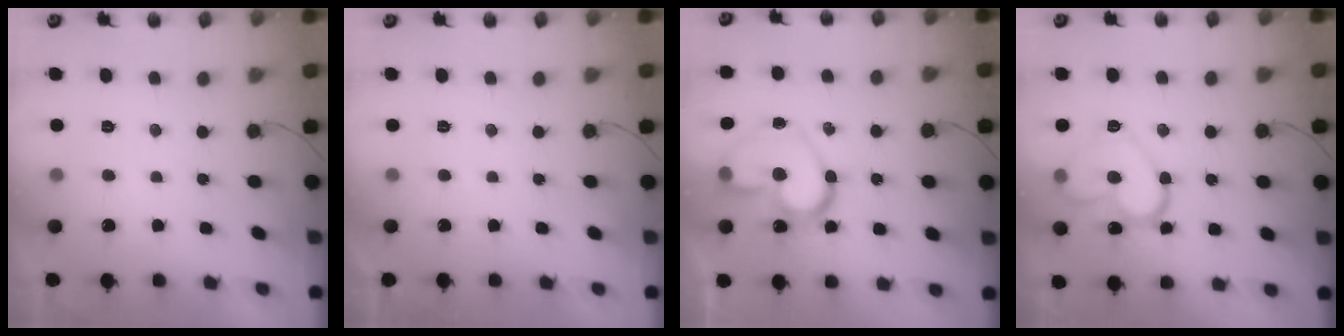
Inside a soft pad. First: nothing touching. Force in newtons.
{"total": 1.9, "press": 1.9, "slide": 0.0}
{"total": 16.9, "press": 16.9, "slide": 1.6}
{"total": 14.2, "press": 14.1, "slide": 1.4}